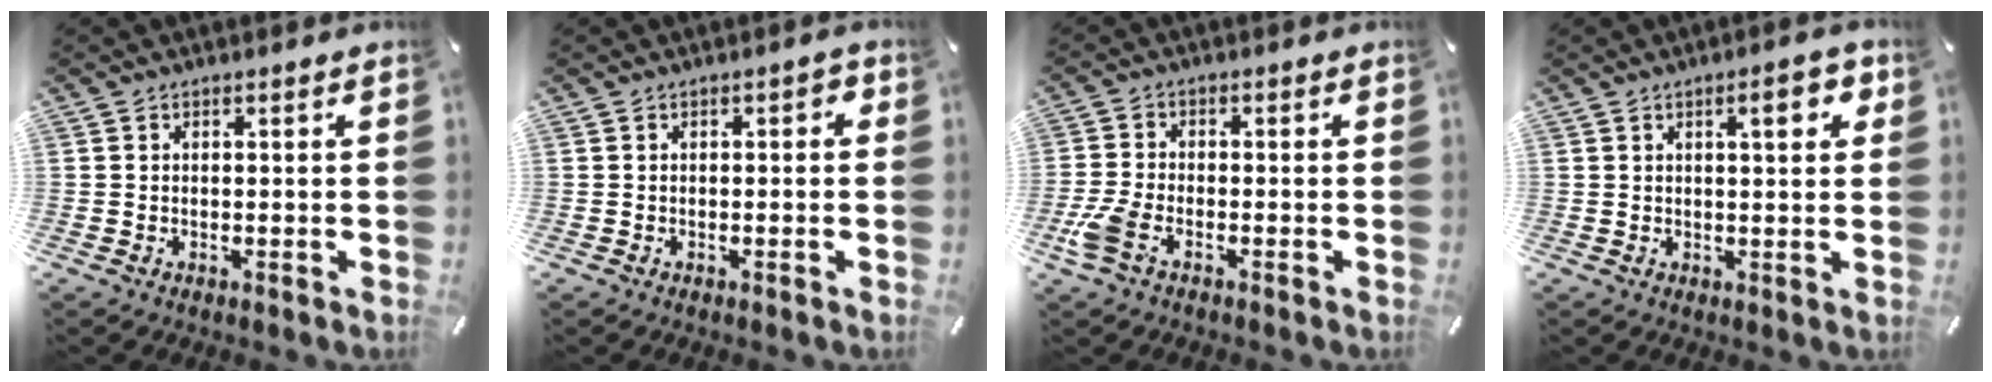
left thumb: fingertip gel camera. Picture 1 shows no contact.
{"total": 1.1, "force": [-0.4, 0.7, 0.8], "torque": [-0.014, 0.005, -0.010]}
{"total": 5.4, "force": [-2.9, 2.6, 3.8], "torque": [-0.098, -0.001, -0.058]}
{"total": 5.9, "force": [2.5, 1.7, 5.1], "torque": [-0.073, -0.006, 0.034]}